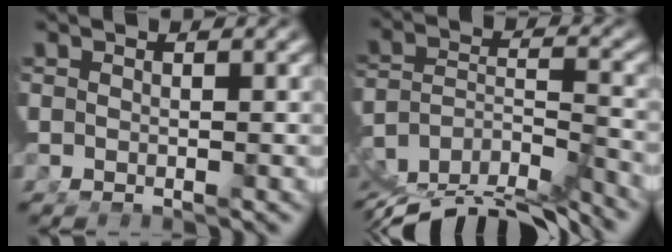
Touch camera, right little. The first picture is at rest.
{"total": 11.6, "force": [-6.9, 7.6, 5.4], "torque": [-0.100, -0.049, -0.109]}